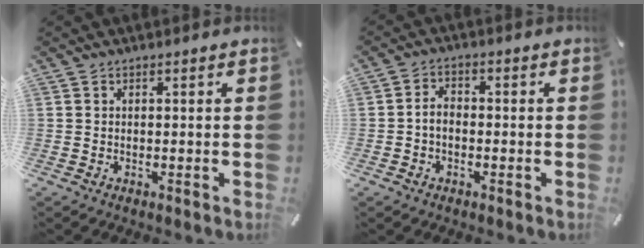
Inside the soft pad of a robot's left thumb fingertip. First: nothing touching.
{"total": 3.4, "force": [-1.1, 2.3, 2.3], "torque": [-0.044, 0.010, -0.020]}